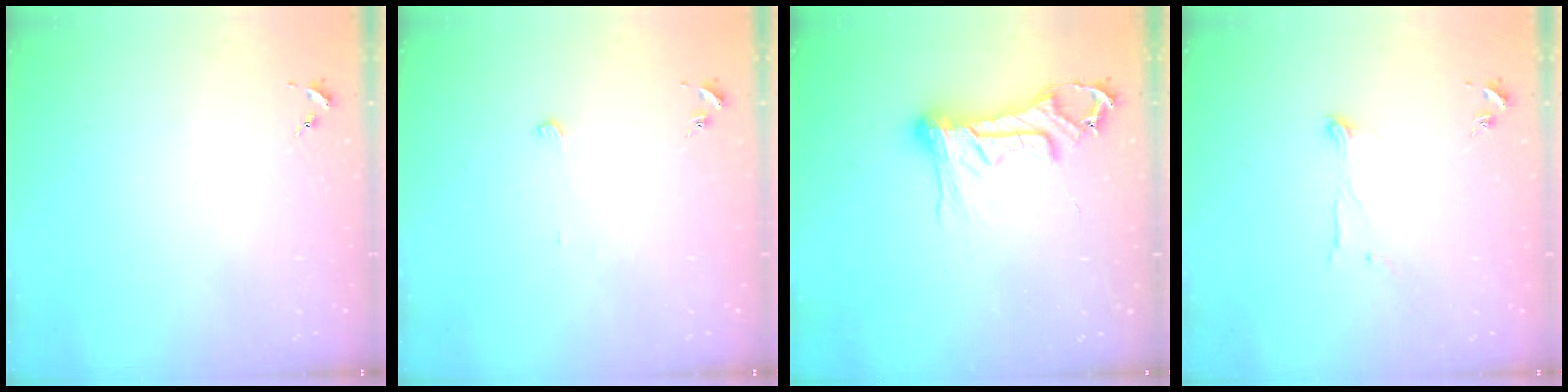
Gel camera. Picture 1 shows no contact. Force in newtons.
{"total": 2.4, "press": 2.4, "slide": 0.2}
{"total": 14.0, "press": 13.9, "slide": 1.3}
{"total": 4.7, "press": 4.7, "slide": 0.5}